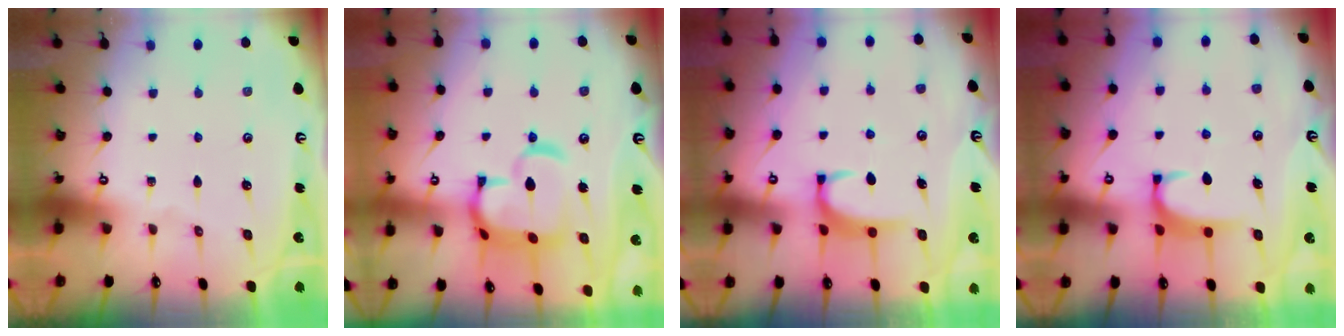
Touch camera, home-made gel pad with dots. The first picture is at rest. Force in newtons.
{"total": 12.7, "press": 12.6, "slide": 1.6}
{"total": 2.6, "press": 2.6, "slide": 0.4}
{"total": 1.8, "press": 1.8, "slide": 0.5}